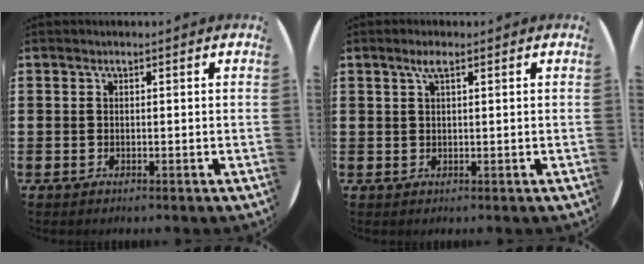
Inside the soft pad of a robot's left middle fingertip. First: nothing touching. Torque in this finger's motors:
{"motor_torque": [0.70, -0.21, 0.26, 0.06]}